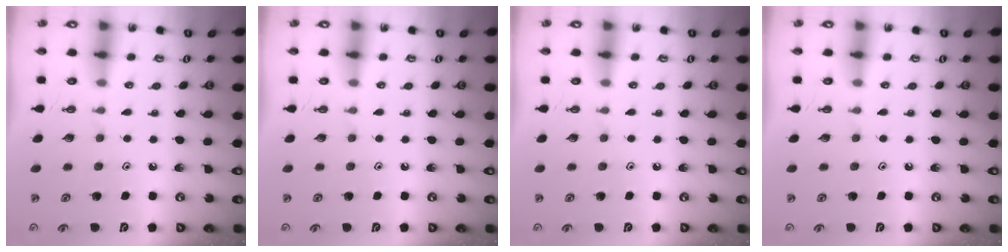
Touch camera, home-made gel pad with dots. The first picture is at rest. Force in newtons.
{"total": 0.0}
{"total": 0.0}
{"total": 0.0}